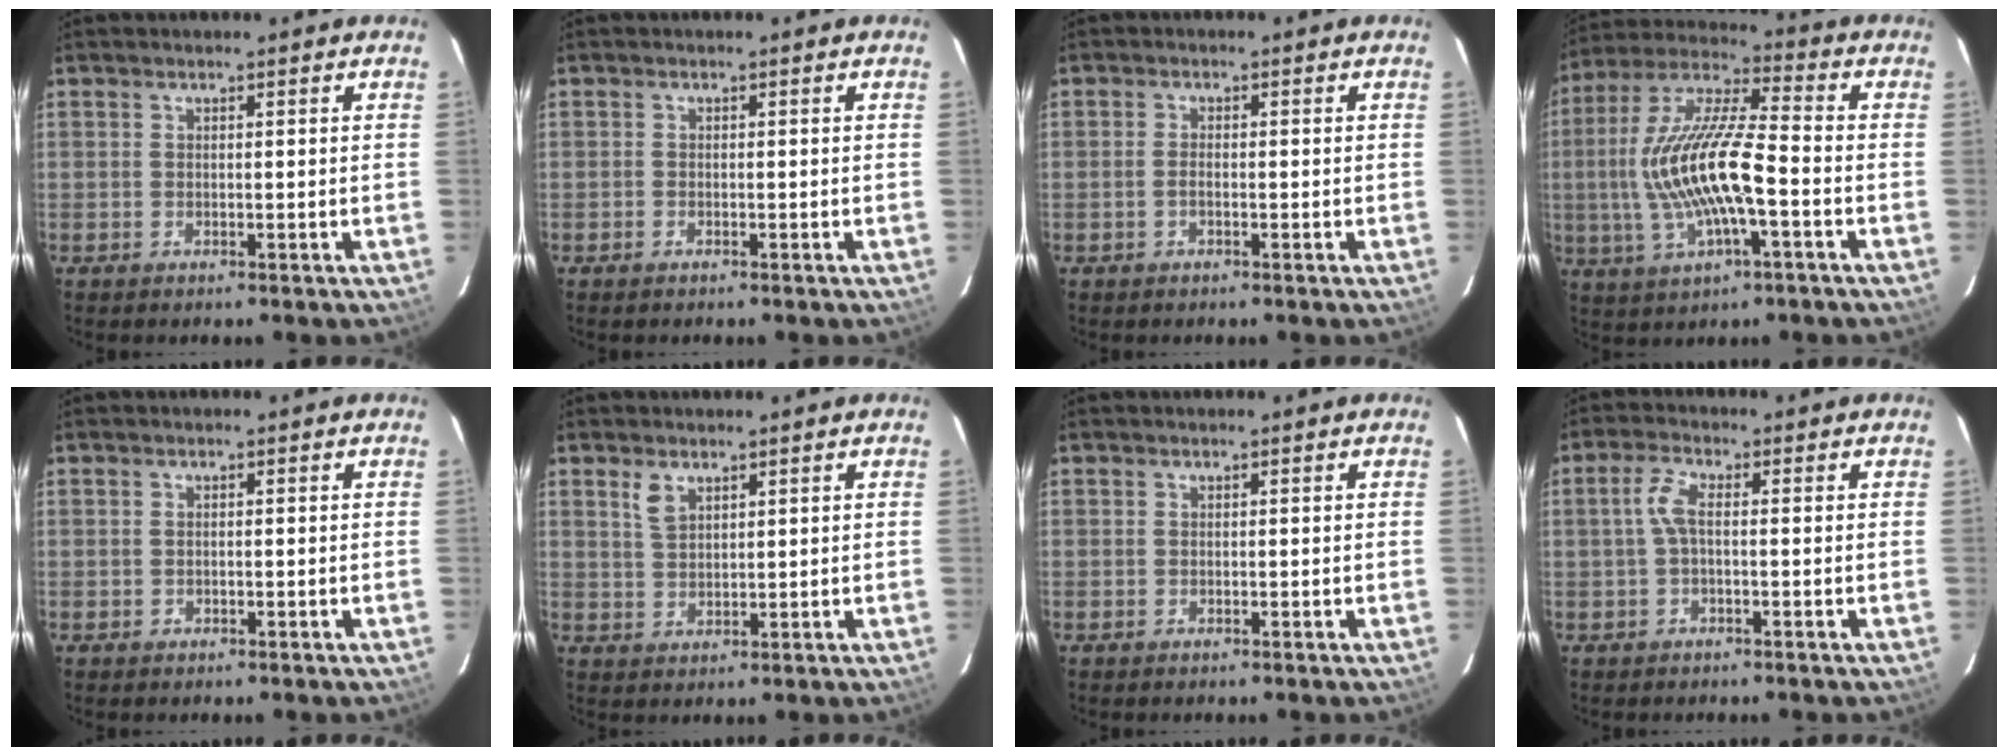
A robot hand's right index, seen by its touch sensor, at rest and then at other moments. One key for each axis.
{"total": 0.7, "fx": -0.6, "fy": 0.4, "fz": 0.1, "tx": -0.004, "ty": 0.000, "tz": -0.013}
{"total": 1.2, "fx": -0.5, "fy": 0.5, "fz": 1.0, "tx": -0.022, "ty": 0.002, "tz": -0.010}
{"total": 16.8, "fx": -2.8, "fy": 4.2, "fz": 16.0, "tx": -0.320, "ty": 0.002, "tz": -0.055}
{"total": 0.6, "fx": -0.3, "fy": 0.5, "fz": 0.0, "tx": 0.002, "ty": 0.001, "tz": -0.004}
{"total": 3.2, "fx": 2.0, "fy": 1.7, "fz": 1.9, "tx": -0.037, "ty": 0.002, "tz": 0.041}
{"total": 0.0}
{"total": 3.4, "fx": -0.3, "fy": 0.9, "fz": 3.3, "tx": -0.072, "ty": 0.009, "tz": -0.006}